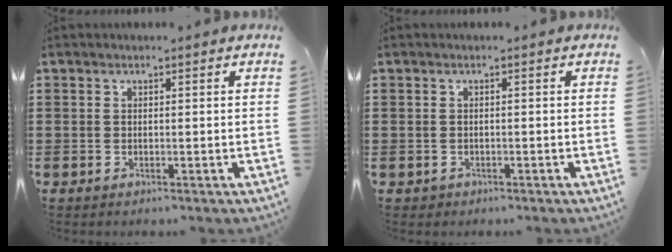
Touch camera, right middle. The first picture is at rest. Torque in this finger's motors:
{"motor_torque": [0.08, -0.01, 0.02, 0.00]}